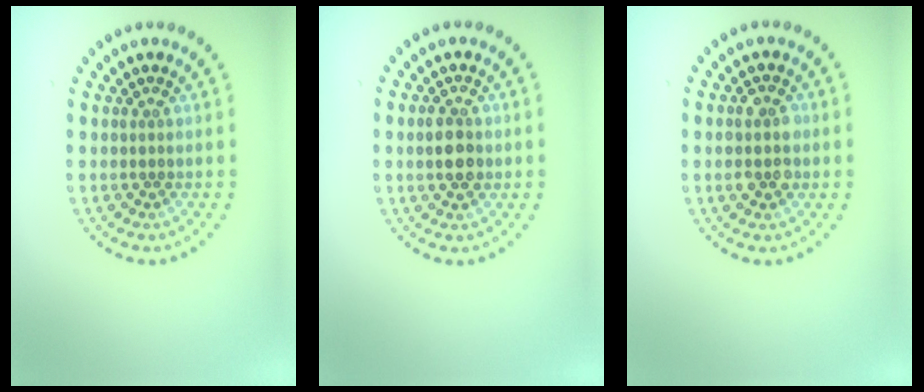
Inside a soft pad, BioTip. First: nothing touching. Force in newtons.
{"total": 2.8, "press": 2.8, "slide": 0.1}
{"total": 2.7, "press": 2.7, "slide": 0.2}